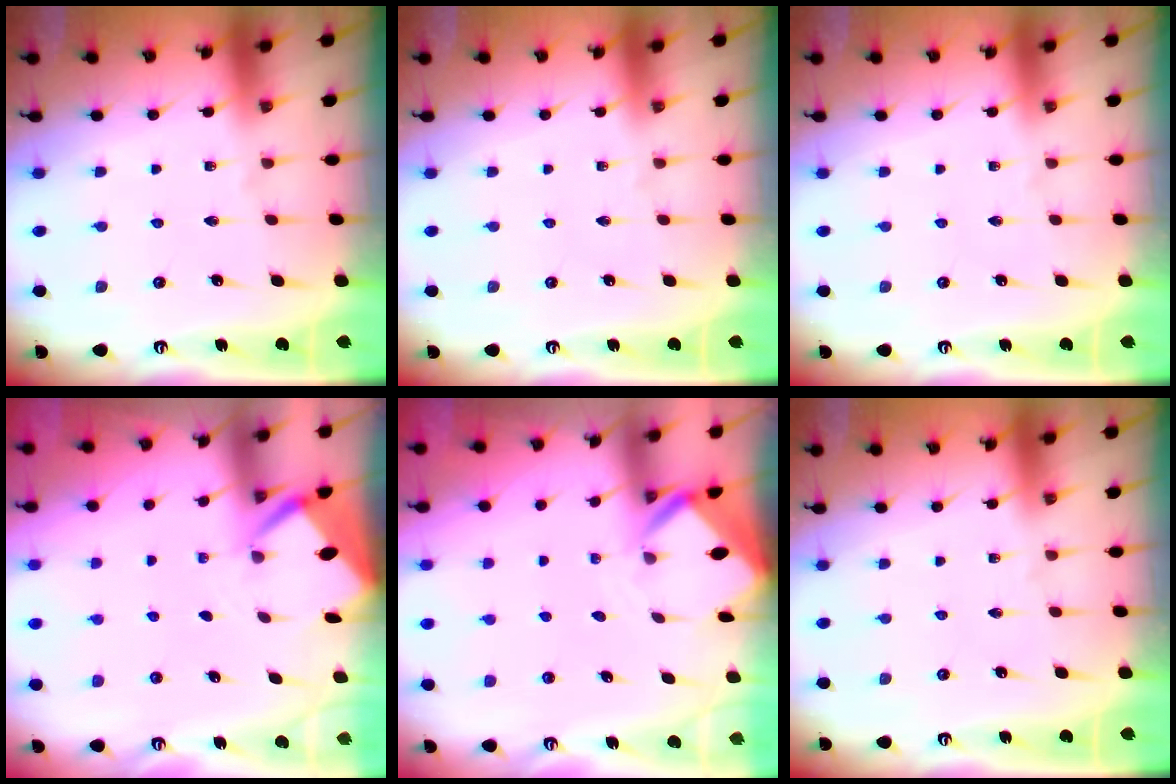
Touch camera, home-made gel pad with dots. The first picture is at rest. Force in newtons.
{"total": 0.0}
{"total": 0.0}
{"total": 2.6, "press": 2.6, "slide": 0.3}
{"total": 2.6, "press": 2.5, "slide": 0.3}
{"total": 0.0}